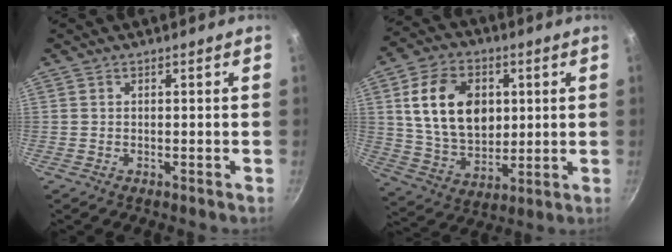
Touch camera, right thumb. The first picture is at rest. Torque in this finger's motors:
{"motor_torque": [-0.71, 1.93, 0.82, 0.88, 0.36]}